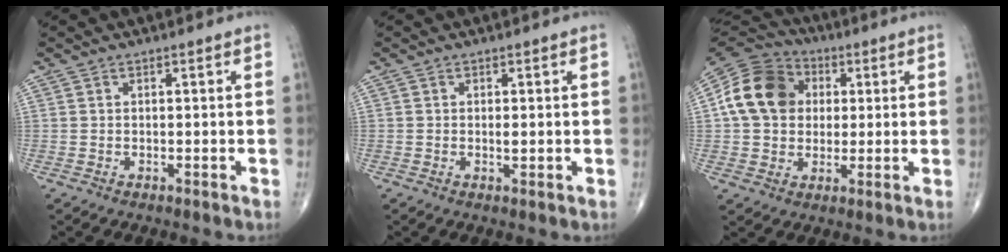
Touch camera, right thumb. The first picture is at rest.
{"total": 1.0, "force": [0.0, 0.4, 1.0], "torque": [-0.018, -0.004, 0.000]}
{"total": 15.1, "force": [2.5, 12.2, 8.6], "torque": [-0.145, 0.016, 0.035]}